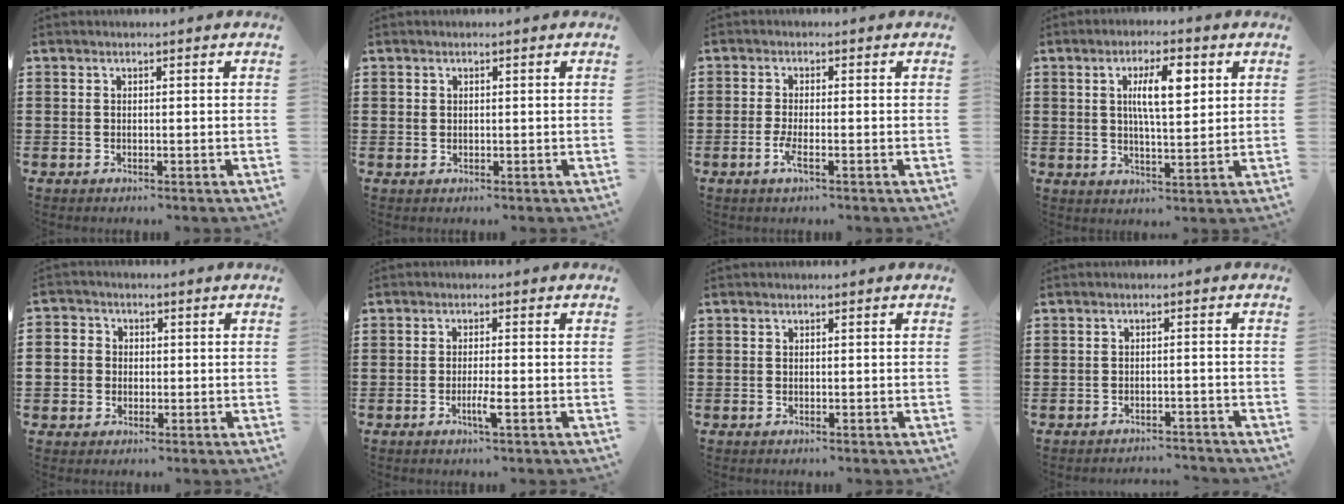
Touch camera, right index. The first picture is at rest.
{"total": 0.7, "force": [0.2, 0.6, 0.2], "torque": [-0.005, 0.003, 0.005]}
{"total": 2.8, "force": [-1.4, 0.4, 2.4], "torque": [-0.063, -0.009, -0.032]}
{"total": 7.3, "force": [2.3, 2.2, 6.6], "torque": [-0.117, 0.003, 0.033]}
{"total": 3.5, "force": [-0.6, 3.4, 0.6], "torque": [-0.033, 0.007, -0.017]}
{"total": 2.9, "force": [-1.2, 0.2, 2.6], "torque": [-0.045, -0.001, -0.021]}
{"total": 0.0}
{"total": 1.9, "force": [-1.9, -0.1, 0.2], "torque": [-0.007, 0.000, -0.041]}